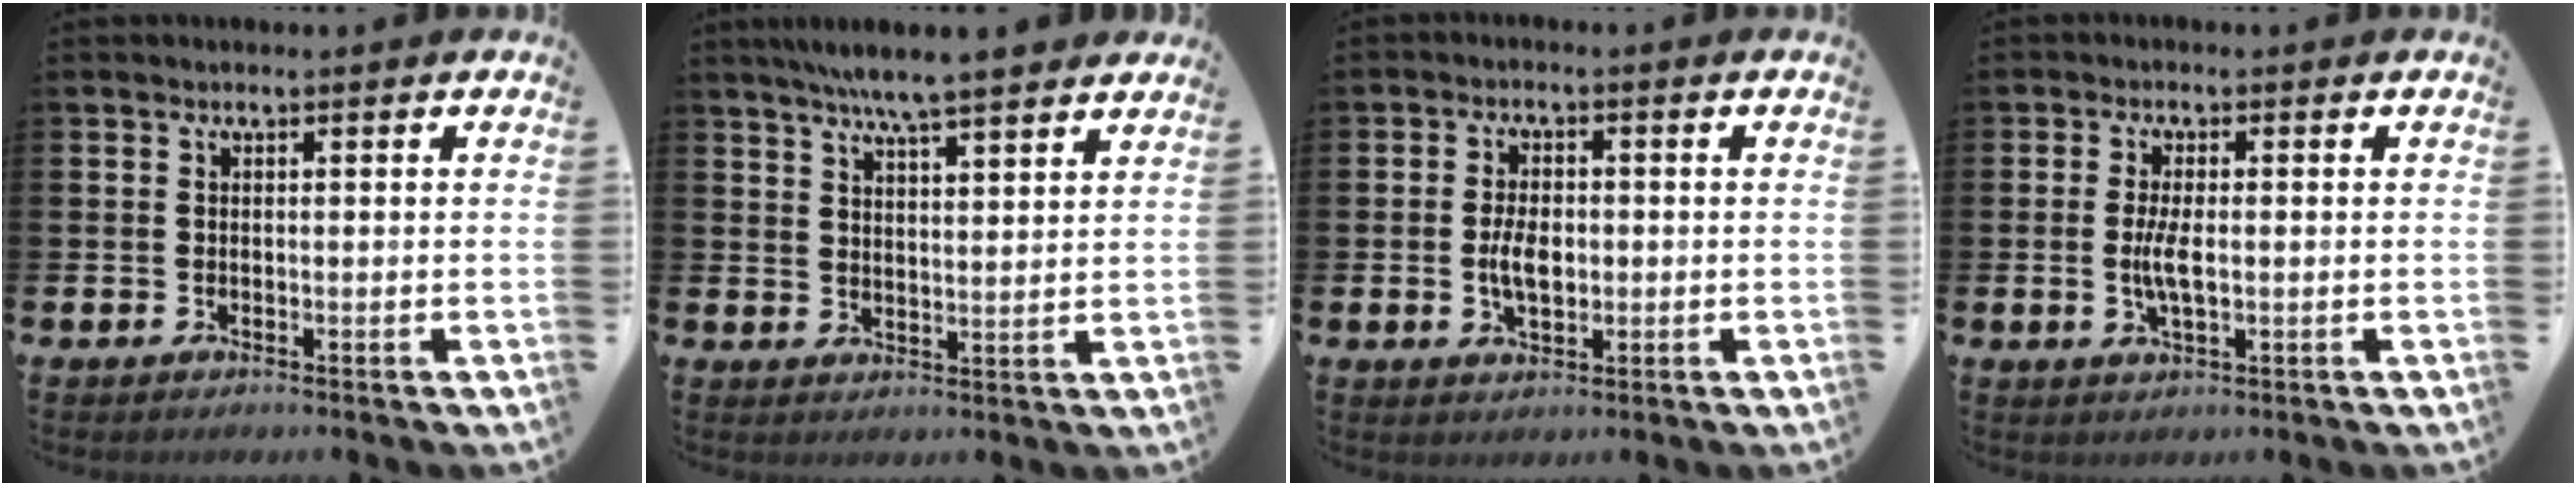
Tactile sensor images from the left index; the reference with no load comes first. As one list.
[{"total": 6.7, "force": [6.3, 0.1, 2.3], "torque": [-0.059, -0.023, 0.111]}, {"total": 4.2, "force": [-0.2, 2.4, 3.5], "torque": [-0.049, 0.001, -0.008]}, {"total": 3.8, "force": [-0.1, 1.3, 3.6], "torque": [-0.063, -0.005, -0.007]}]